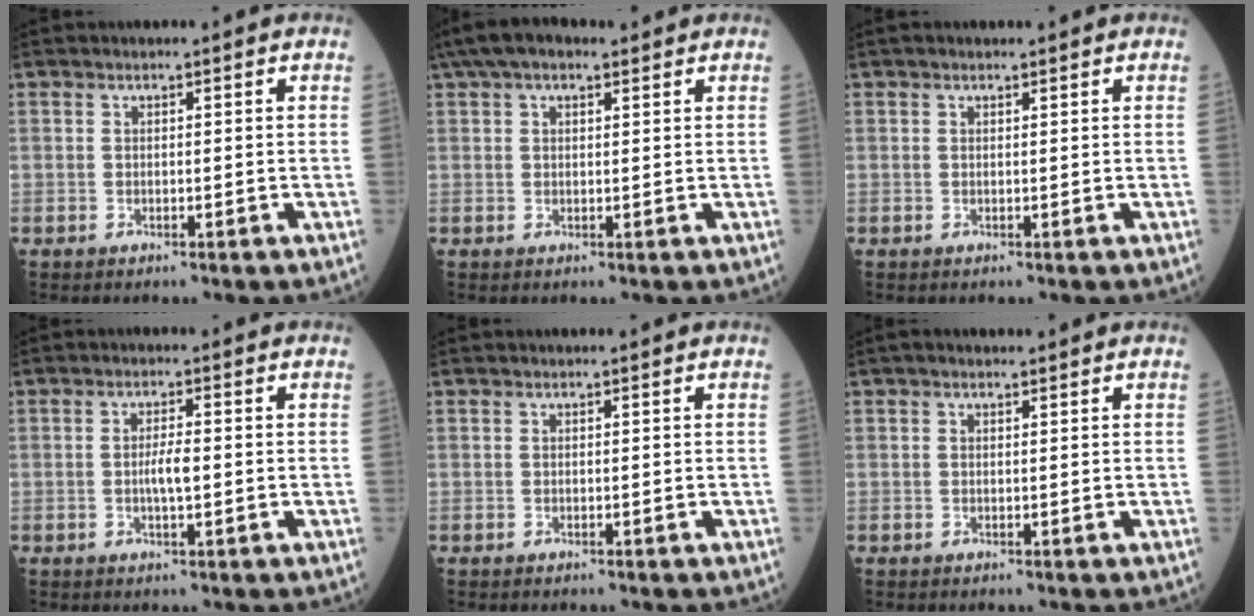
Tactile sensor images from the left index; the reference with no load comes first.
{"total": 6.4, "force": [4.3, 2.5, 4.0], "torque": [-0.083, 0.037, 0.074]}
{"total": 1.1, "force": [0.9, 0.3, 0.7], "torque": [-0.013, 0.012, 0.011]}
{"total": 2.8, "force": [-0.5, 0.6, 2.7], "torque": [-0.053, -0.003, -0.010]}
{"total": 0.0}
{"total": 0.9, "force": [0.6, 0.5, 0.6], "torque": [-0.017, 0.009, 0.006]}